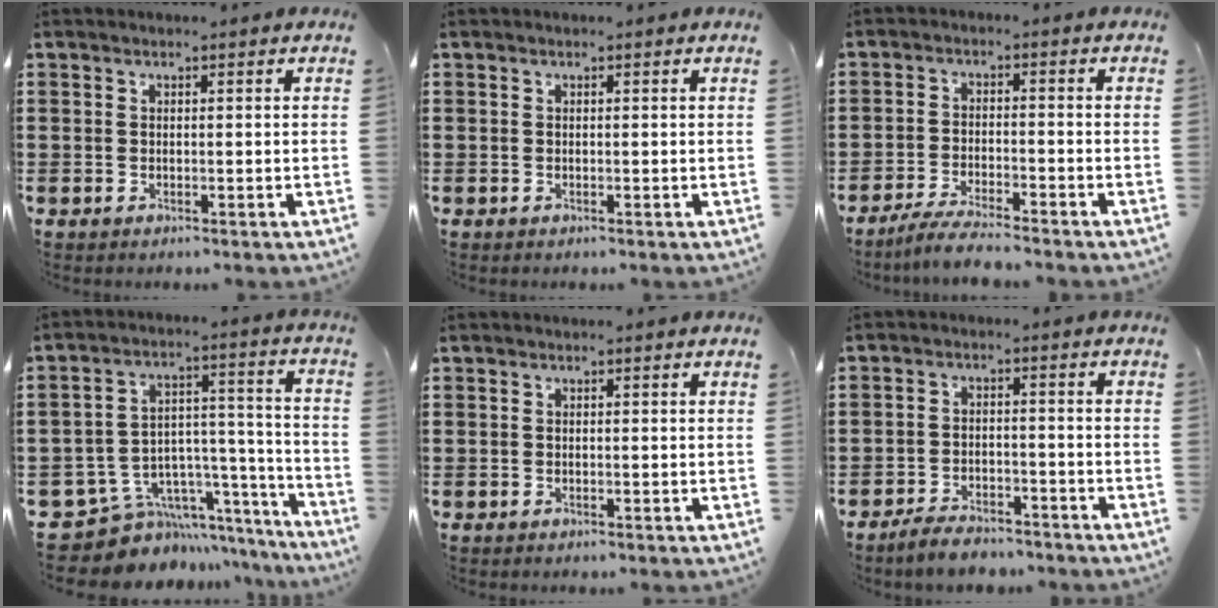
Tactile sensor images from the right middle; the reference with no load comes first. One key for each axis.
{"total": 0.0}
{"total": 4.3, "fx": -4.0, "fy": 0.0, "fz": 1.7, "tx": -0.036, "ty": -0.006, "tz": -0.078}
{"total": 8.1, "fx": -5.9, "fy": 5.4, "fz": 1.6, "tx": -0.043, "ty": 0.002, "tz": -0.102}
{"total": 0.0}
{"total": 3.8, "fx": -3.6, "fy": 0.7, "fz": 0.9, "tx": -0.023, "ty": 0.007, "tz": -0.076}